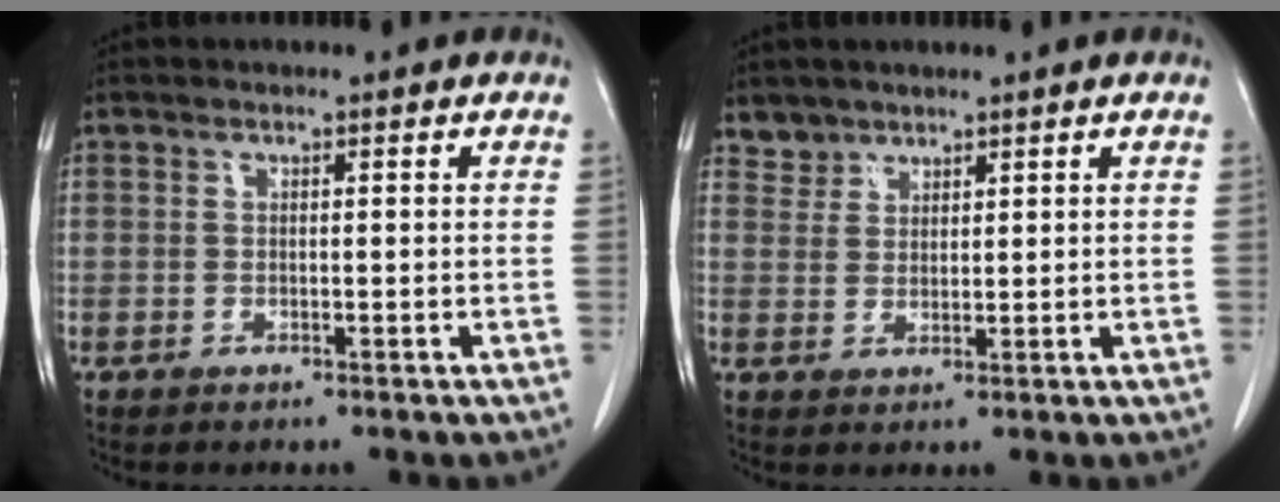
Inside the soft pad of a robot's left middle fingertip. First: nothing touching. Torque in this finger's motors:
{"motor_torque": [0.02, -0.03, 0.05, 0.00]}